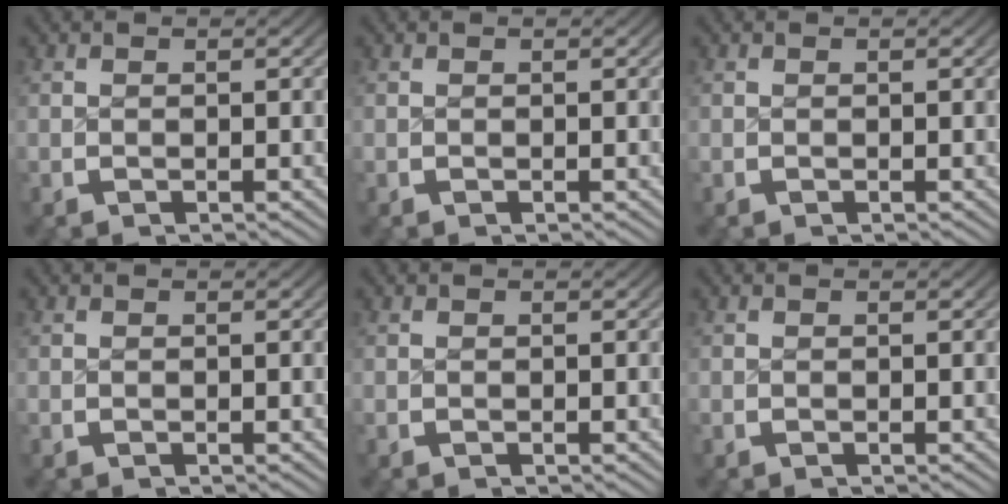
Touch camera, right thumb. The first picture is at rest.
{"total": 0.0}
{"total": 0.0}
{"total": 0.0}
{"total": 0.0}
{"total": 0.0}